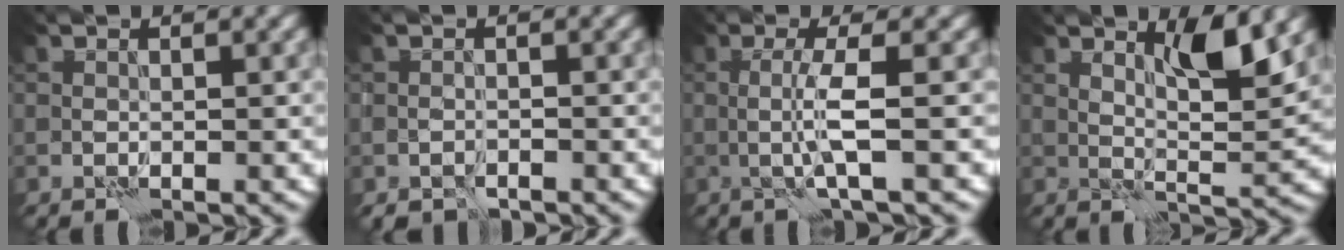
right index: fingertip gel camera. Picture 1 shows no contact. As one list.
[{"total": 1.1, "force": [-1.0, 0.4, 0.0], "torque": [-0.001, -0.001, -0.020]}, {"total": 2.5, "force": [0.5, -0.7, 2.3], "torque": [-0.048, -0.003, 0.010]}, {"total": 4.2, "force": [2.9, 0.0, 2.9], "torque": [-0.053, -0.008, 0.055]}]